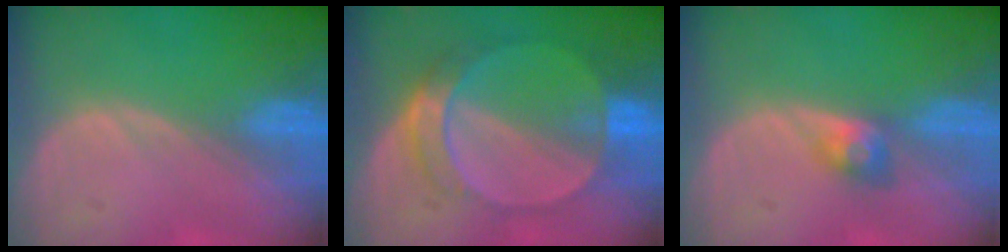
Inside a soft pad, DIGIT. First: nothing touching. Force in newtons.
{"total": 7.5, "press": 6.6, "slide": 3.5}
{"total": 3.0, "press": 2.6, "slide": 1.5}